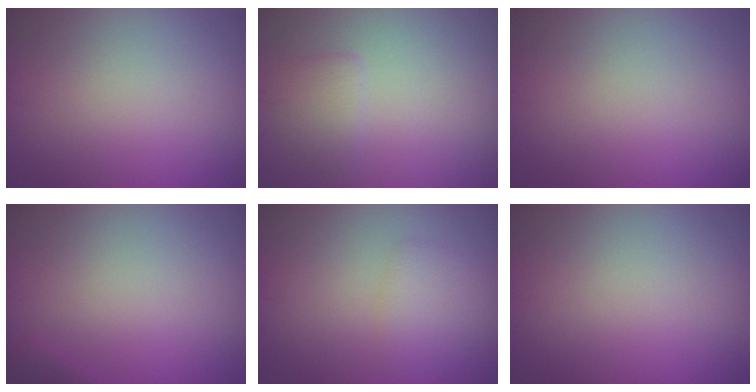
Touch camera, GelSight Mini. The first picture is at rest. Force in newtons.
{"total": 1.7, "press": 1.6, "slide": 0.2}
{"total": 0.0}
{"total": 0.9, "press": 0.9, "slide": 0.1}
{"total": 2.3, "press": 2.3, "slide": 0.1}
{"total": 0.0}